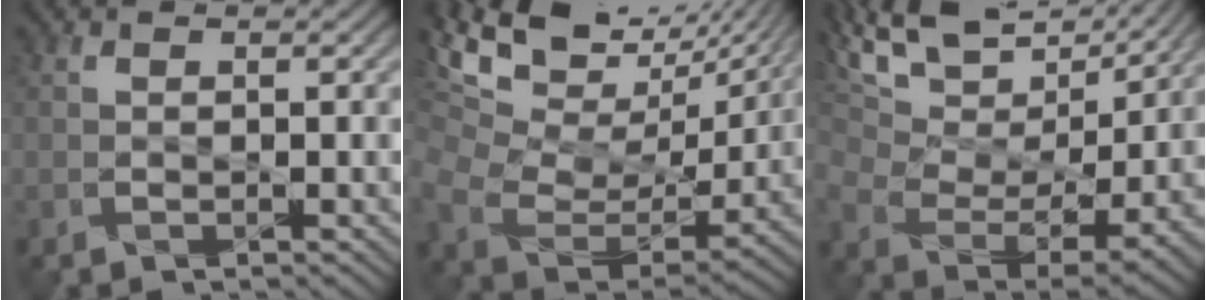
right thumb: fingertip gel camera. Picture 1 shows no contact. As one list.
[{"total": 15.6, "force": [9.9, 7.9, 9.0], "torque": [-0.214, 0.026, 0.167]}, {"total": 14.9, "force": [11.1, 6.4, 7.5], "torque": [-0.200, 0.022, 0.167]}]